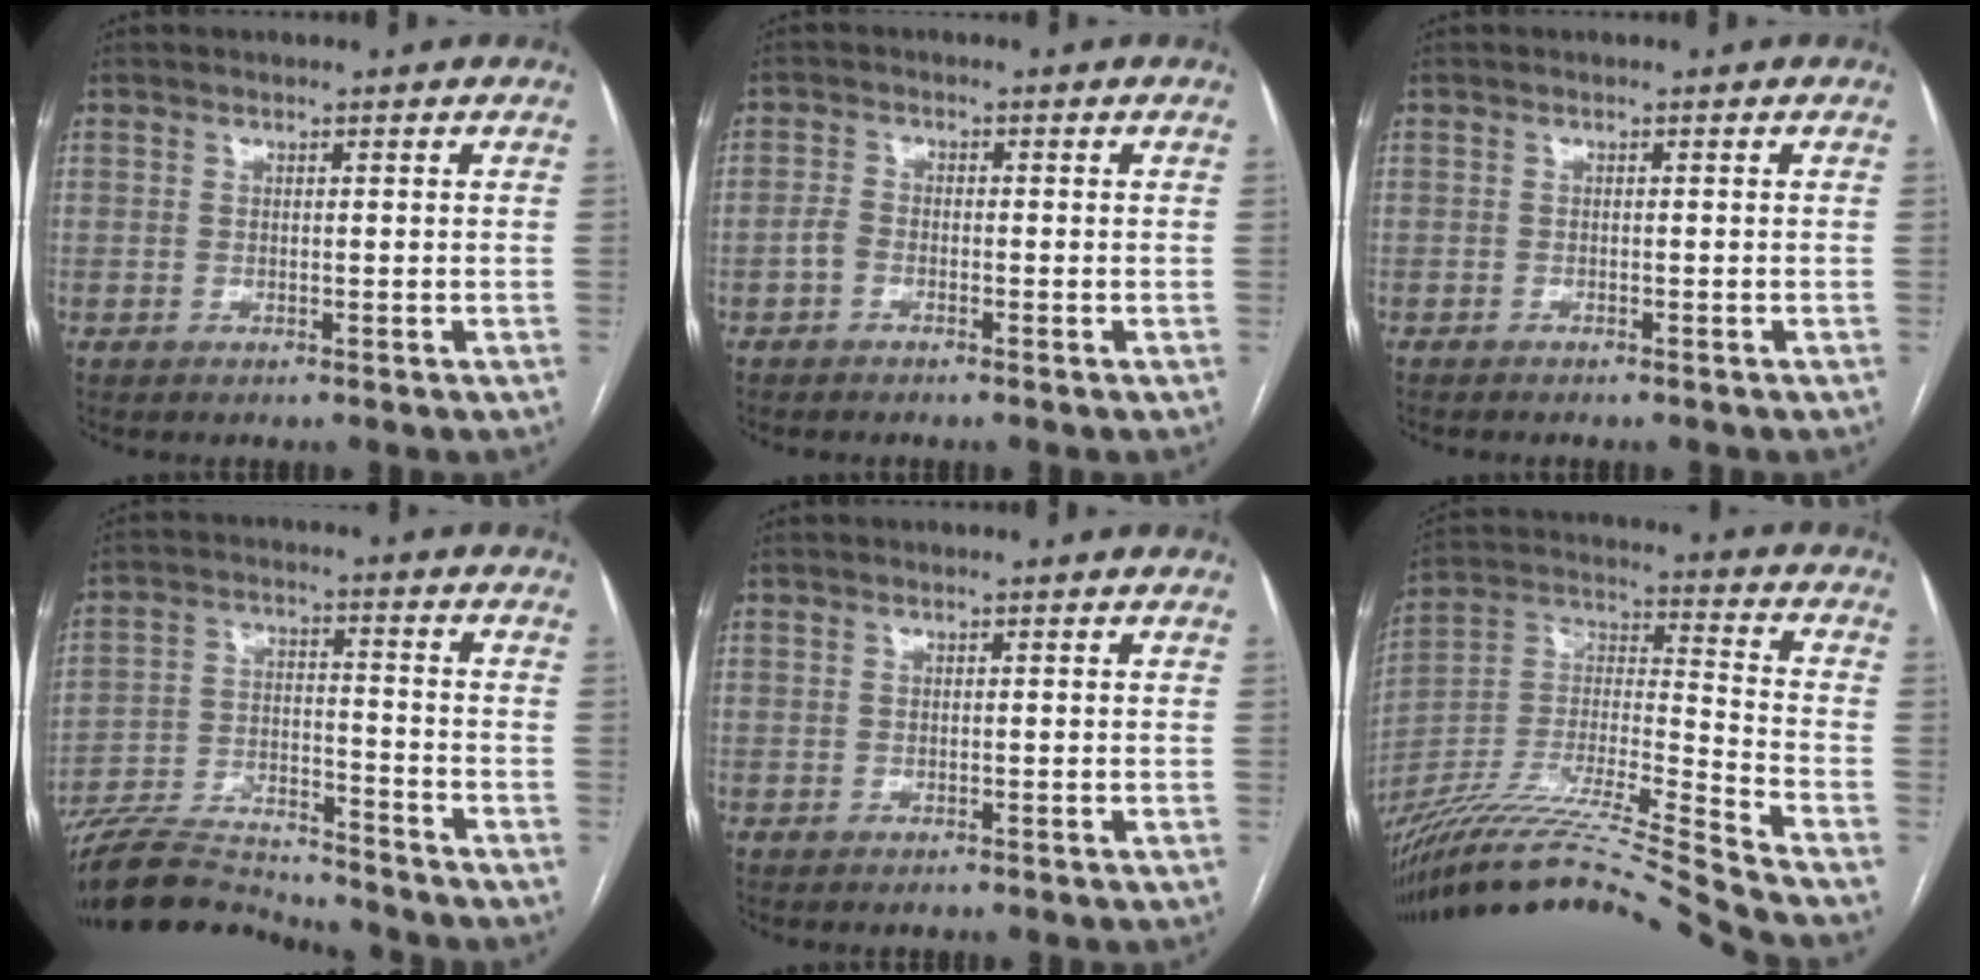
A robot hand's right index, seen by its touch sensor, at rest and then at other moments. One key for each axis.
{"total": 1.8, "fx": -1.2, "fy": 1.0, "fz": 1.0, "tx": -0.022, "ty": 0.004, "tz": -0.025}
{"total": 2.7, "fx": -2.4, "fy": 0.6, "fz": 1.1, "tx": -0.017, "ty": -0.004, "tz": -0.027}
{"total": 15.0, "fx": -14.5, "fy": 2.2, "fz": 3.4, "tx": -0.065, "ty": 0.009, "tz": -0.243}
{"total": 0.0}
{"total": 23.9, "fx": -21.0, "fy": -2.5, "fz": 11.2, "tx": -0.225, "ty": -0.021, "tz": -0.371}